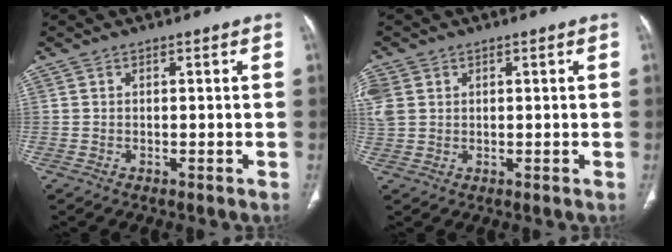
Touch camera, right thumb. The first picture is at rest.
{"total": 6.0, "force": [1.6, 4.7, 3.3], "torque": [-0.102, 0.011, 0.040]}